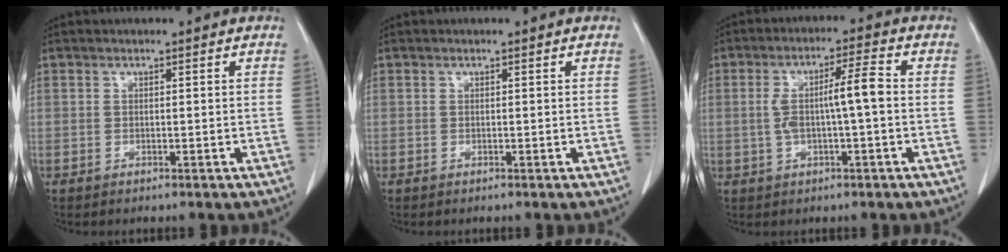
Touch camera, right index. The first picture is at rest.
{"total": 0.0}
{"total": 6.9, "force": [-0.1, 0.8, 6.9], "torque": [-0.130, 0.017, -0.001]}